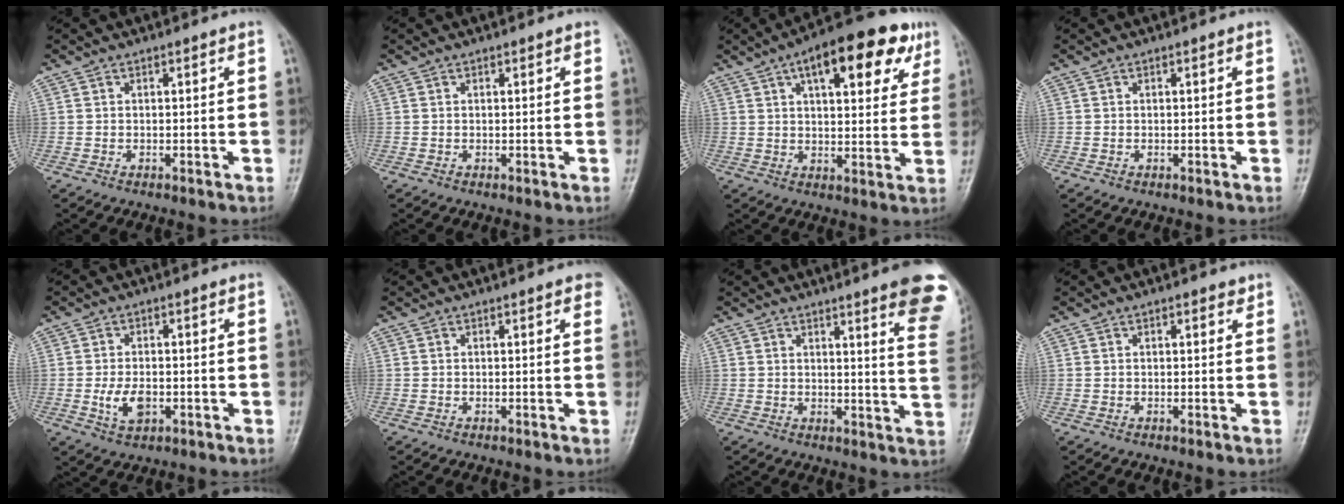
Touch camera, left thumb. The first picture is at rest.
{"total": 0.6, "force": [0.4, 0.3, 0.4], "torque": [-0.003, -0.001, 0.003]}
{"total": 17.4, "force": [8.4, 7.2, 13.5], "torque": [-0.156, -0.004, 0.113]}
{"total": 0.0}
{"total": 5.1, "force": [-1.2, 3.0, 3.9], "torque": [-0.071, -0.001, -0.018]}
{"total": 2.0, "force": [1.3, 0.7, 1.4], "torque": [-0.007, 0.003, 0.010]}
{"total": 13.4, "force": [8.5, 1.6, 10.2], "torque": [-0.097, -0.043, 0.083]}
{"total": 1.8, "force": [1.1, 0.8, 1.2], "torque": [-0.009, -0.003, 0.011]}